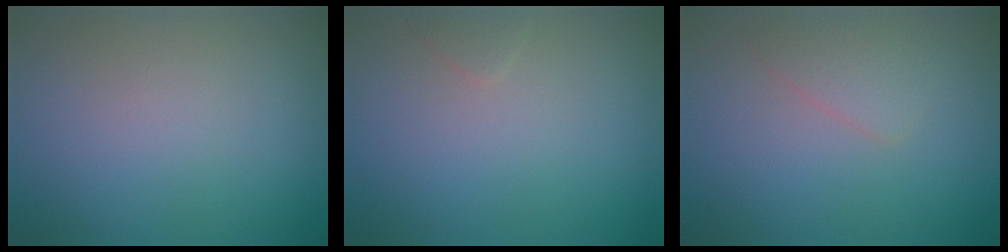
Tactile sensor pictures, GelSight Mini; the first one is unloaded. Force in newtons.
{"total": 0.6, "press": 0.6, "slide": 0.0}
{"total": 1.7, "press": 1.7, "slide": 0.1}